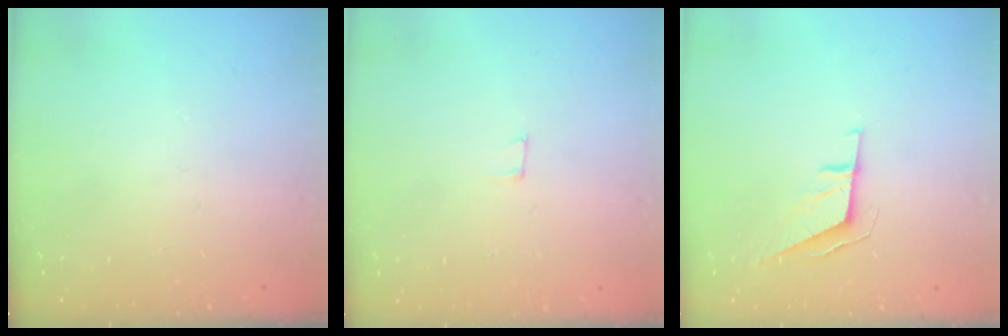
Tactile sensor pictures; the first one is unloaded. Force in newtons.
{"total": 2.5, "press": 2.5, "slide": 0.2}
{"total": 5.9, "press": 5.7, "slide": 1.3}